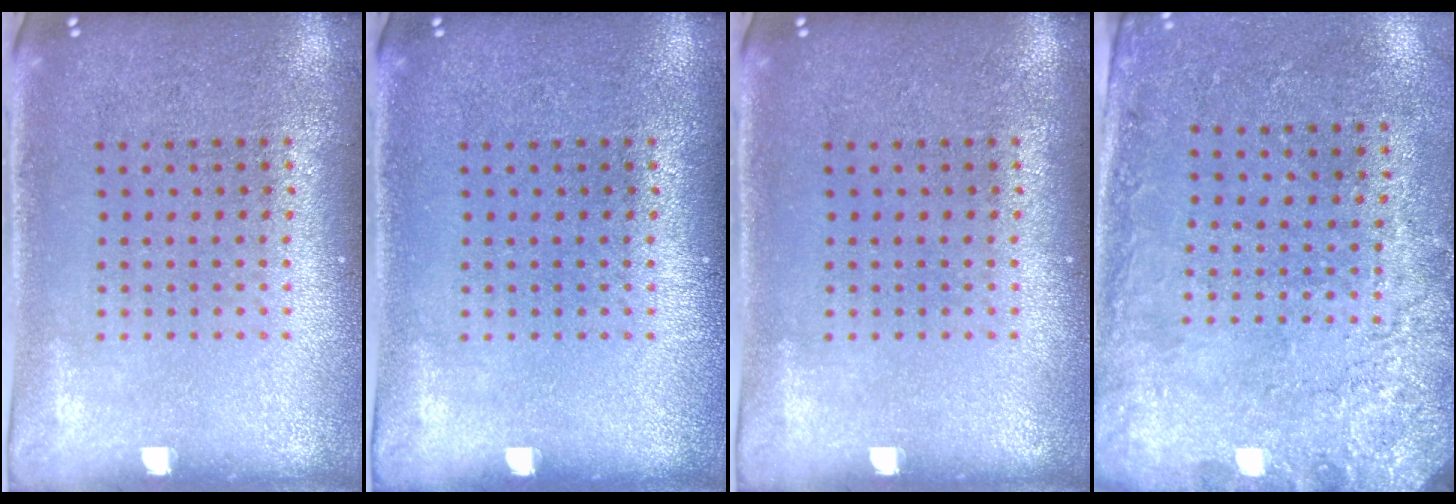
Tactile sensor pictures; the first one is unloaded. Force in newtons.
{"total": 0.0}
{"total": 0.0}
{"total": 2.6, "press": 2.1, "slide": 1.5}